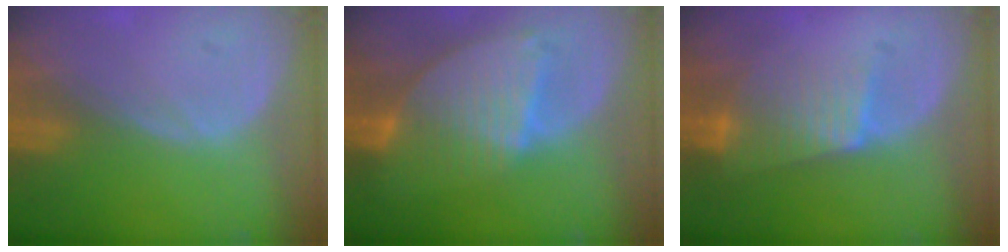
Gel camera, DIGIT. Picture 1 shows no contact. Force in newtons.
{"total": 8.6, "press": 7.5, "slide": 4.2}
{"total": 6.5, "press": 6.1, "slide": 2.3}